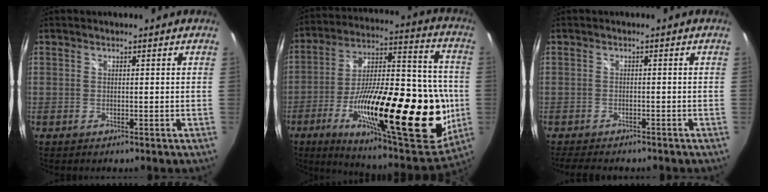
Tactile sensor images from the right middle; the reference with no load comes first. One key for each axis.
{"total": 34.7, "fx": -9.3, "fy": 11.2, "fz": 31.5, "tx": -0.487, "ty": -0.016, "tz": -0.135}
{"total": 5.8, "fx": -5.1, "fy": 1.7, "fz": 2.4, "tx": -0.057, "ty": -0.013, "tz": -0.077}